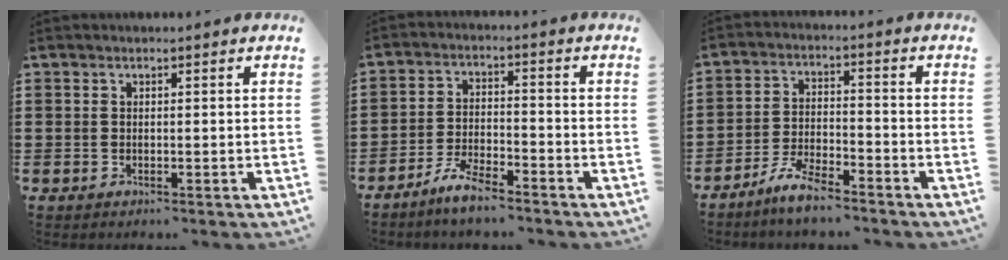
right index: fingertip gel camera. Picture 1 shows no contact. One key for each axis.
{"total": 5.1, "fx": -4.6, "fy": 0.8, "fz": 2.1, "tx": -0.056, "ty": 0.001, "tz": -0.094}
{"total": 5.6, "fx": -5.1, "fy": 0.9, "fz": 2.3, "tx": -0.058, "ty": 0.003, "tz": -0.100}